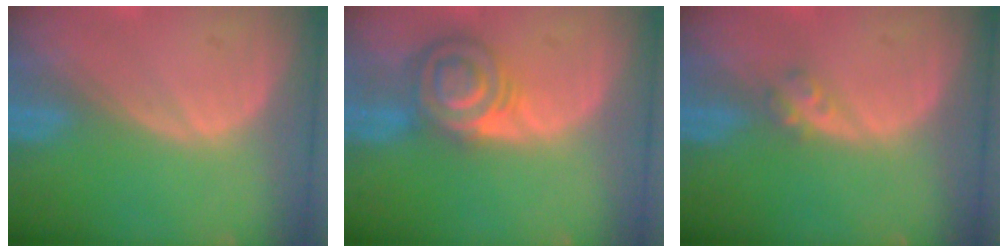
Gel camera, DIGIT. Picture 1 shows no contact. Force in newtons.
{"total": 6.4, "press": 6.2, "slide": 1.6}
{"total": 1.8, "press": 1.5, "slide": 0.9}